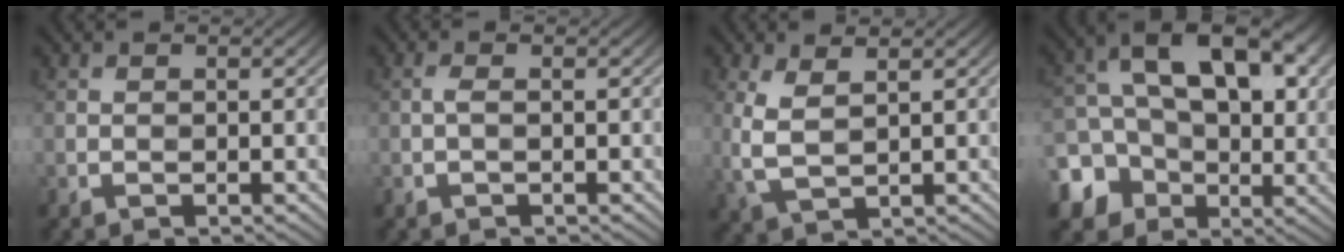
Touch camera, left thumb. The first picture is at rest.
{"total": 0.9, "force": [-0.1, 0.2, 0.9], "torque": [-0.022, 0.003, -0.004]}
{"total": 4.5, "force": [1.5, 2.0, 3.8], "torque": [-0.105, -0.004, 0.031]}
{"total": 13.4, "force": [-0.9, 10.3, 8.5], "torque": [-0.160, -0.005, -0.021]}